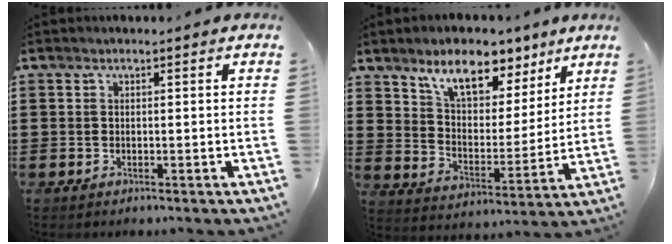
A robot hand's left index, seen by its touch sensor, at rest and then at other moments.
{"total": 9.2, "force": [7.2, 4.1, 4.1], "torque": [-0.091, -0.024, 0.127]}